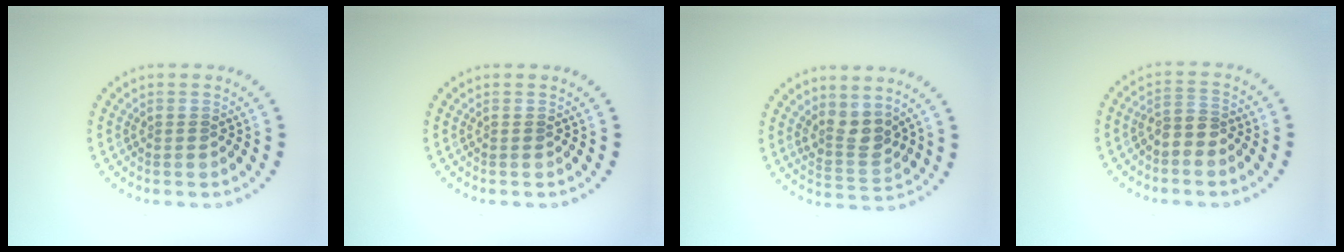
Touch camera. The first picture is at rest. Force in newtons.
{"total": 0.0}
{"total": 2.7, "press": 2.1, "slide": 1.7}
{"total": 2.2, "press": 1.8, "slide": 1.2}